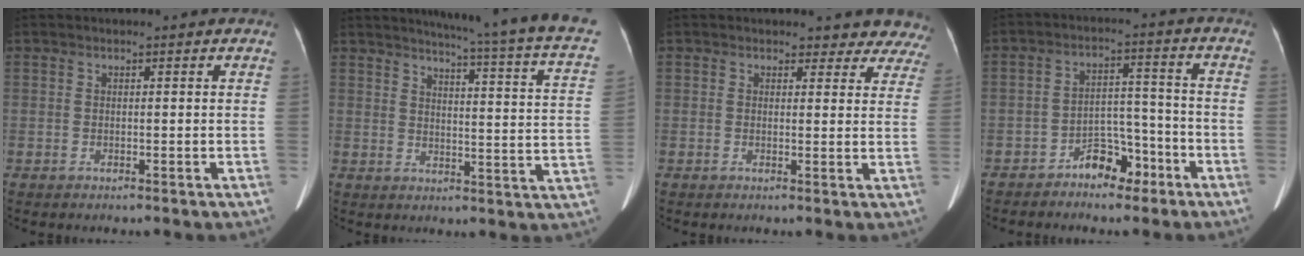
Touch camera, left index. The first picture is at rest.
{"total": 20.2, "force": [17.3, -0.9, 10.4], "torque": [-0.144, -0.068, 0.193]}
{"total": 7.4, "force": [6.7, 3.1, -0.2], "torque": [0.054, -0.009, 0.035]}
{"total": 6.0, "force": [-4.2, 3.2, 2.9], "torque": [-0.045, 0.025, -0.068]}